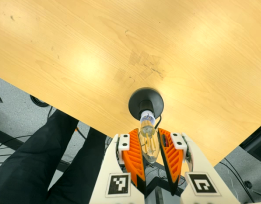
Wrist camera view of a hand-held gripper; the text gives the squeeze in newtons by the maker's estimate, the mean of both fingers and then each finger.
{"total": 12.2, "left": 13.7, "right": 10.8}